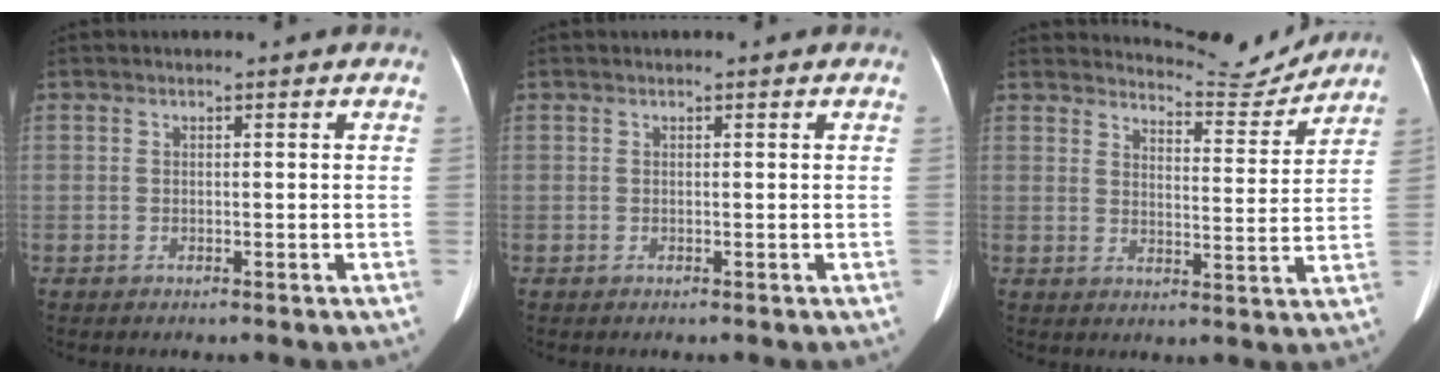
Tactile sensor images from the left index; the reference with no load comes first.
{"total": 0.0}
{"total": 7.7, "force": [7.7, 0.4, -0.5], "torque": [0.001, -0.018, 0.105]}